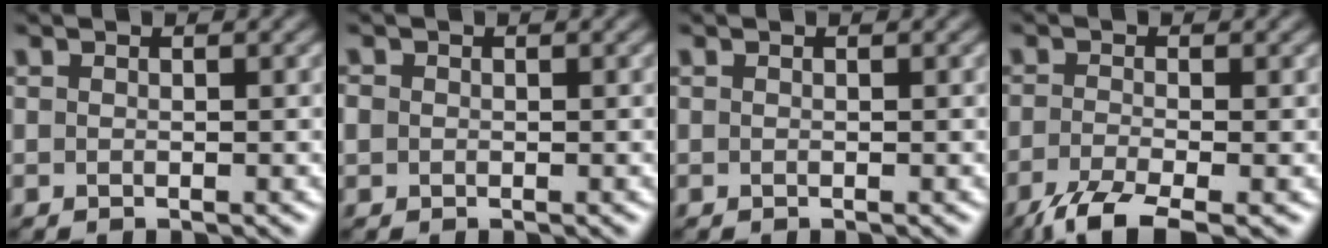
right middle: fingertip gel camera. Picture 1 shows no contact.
{"total": 0.9, "force": [0.0, 0.9, 0.3], "torque": [-0.002, 0.001, -0.004]}
{"total": 0.0}
{"total": 4.4, "force": [-3.1, 0.9, 3.0], "torque": [-0.062, -0.011, -0.070]}